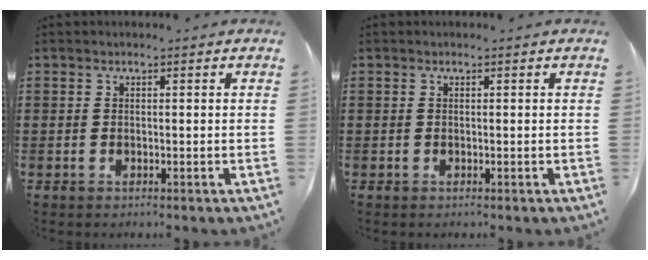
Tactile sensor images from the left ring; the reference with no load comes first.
{"total": 0.0}